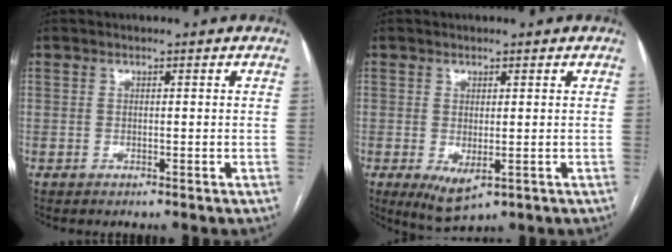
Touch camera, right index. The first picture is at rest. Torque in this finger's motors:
{"motor_torque": [0.65, -0.36, 0.17, 0.05]}